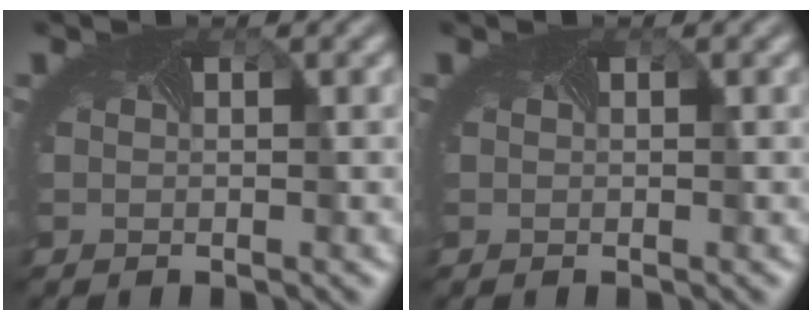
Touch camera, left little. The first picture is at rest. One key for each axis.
{"total": 0.0}